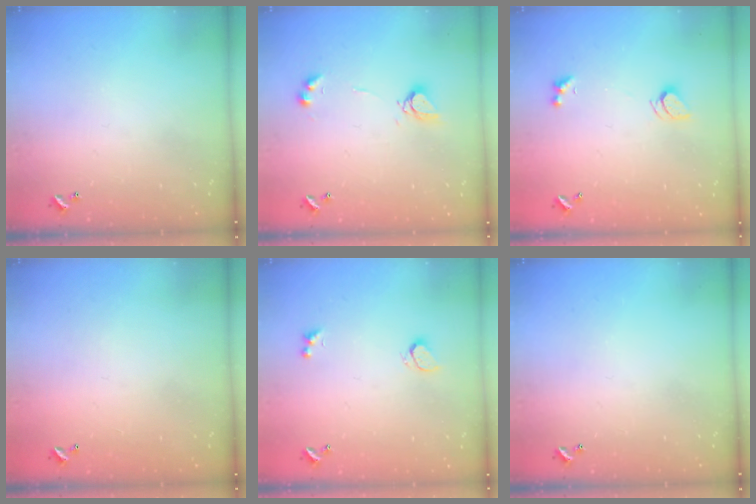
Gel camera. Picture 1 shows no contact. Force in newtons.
{"total": 5.7, "press": 5.7, "slide": 0.4}
{"total": 2.5, "press": 2.5, "slide": 0.6}
{"total": 2.8, "press": 2.8, "slide": 0.1}
{"total": 2.6, "press": 2.3, "slide": 1.3}
{"total": 0.0}